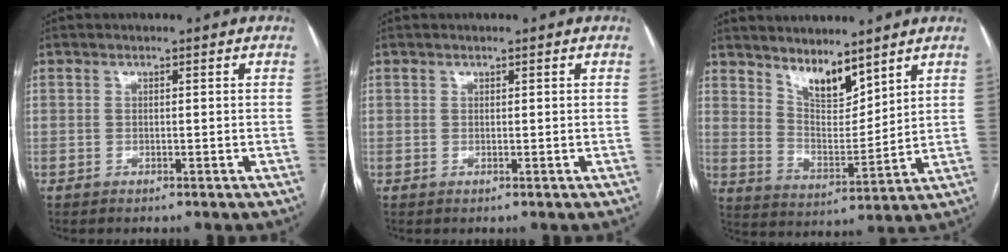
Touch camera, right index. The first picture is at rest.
{"total": 0.0}
{"total": 7.7, "force": [6.2, 2.4, 3.9], "torque": [-0.073, -0.007, 0.128]}